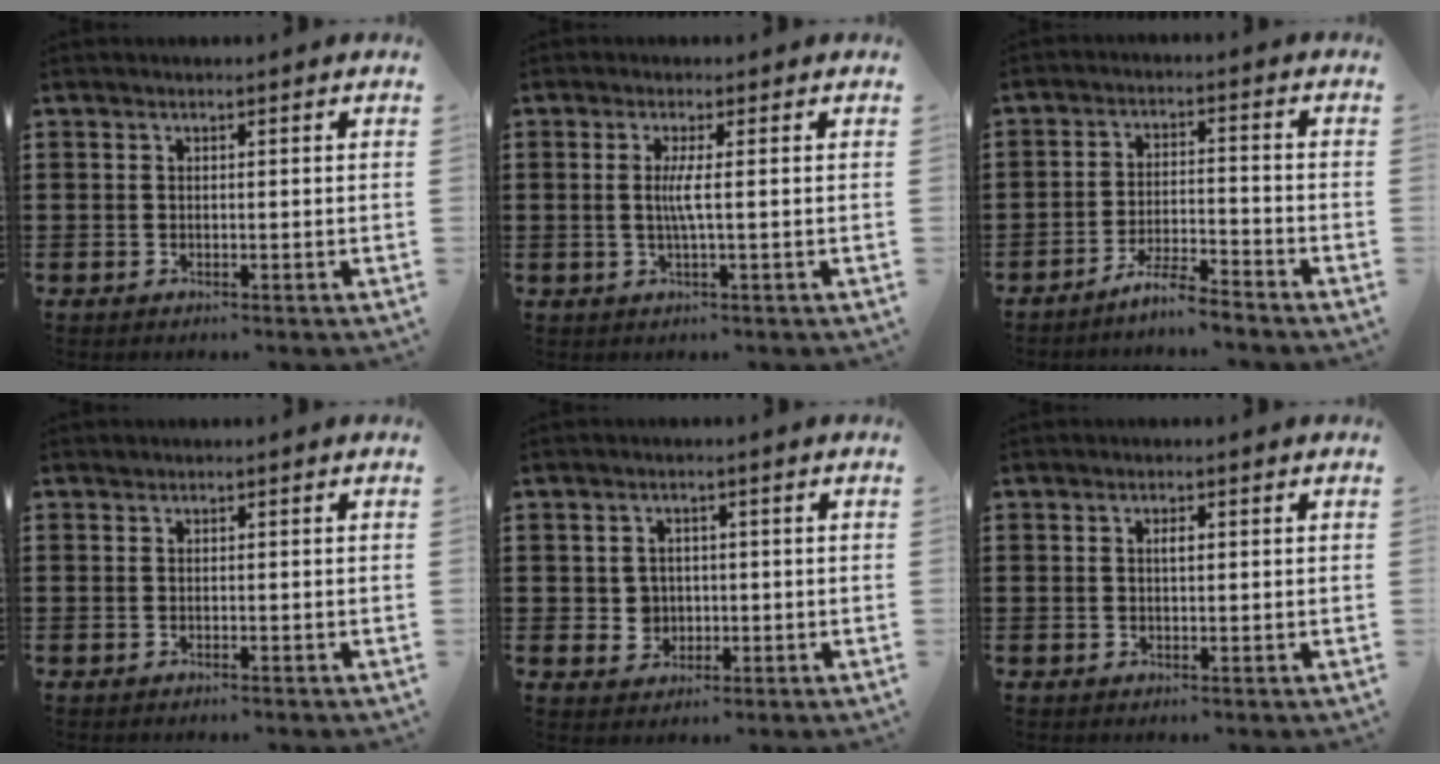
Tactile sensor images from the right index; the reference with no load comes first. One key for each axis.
{"total": 3.0, "fx": 0.0, "fy": -0.3, "fz": 3.0, "tx": -0.063, "ty": -0.011, "tz": -0.005}
{"total": 4.9, "fx": -4.5, "fy": -0.1, "fz": 1.7, "tx": -0.038, "ty": -0.001, "tz": -0.089}
{"total": 0.0}
{"total": 3.0, "fx": -0.2, "fy": 2.9, "fz": 0.9, "tx": -0.029, "ty": 0.007, "tz": -0.006}
{"total": 1.1, "fx": 0.2, "fy": 0.3, "fz": 1.1, "tx": -0.022, "ty": 0.001, "tz": 0.002}